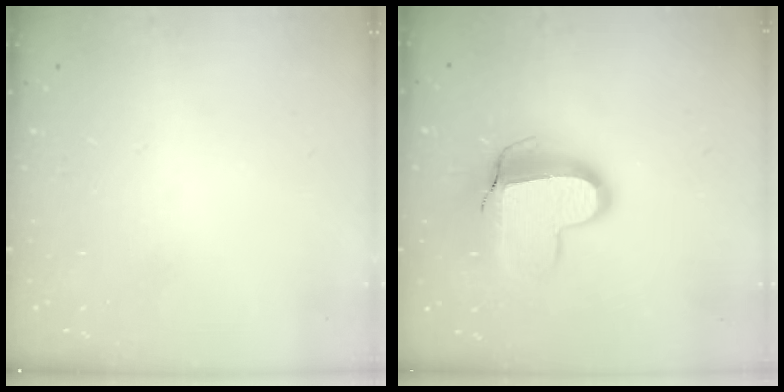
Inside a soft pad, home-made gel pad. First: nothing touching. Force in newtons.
{"total": 13.3, "press": 13.3, "slide": 0.9}